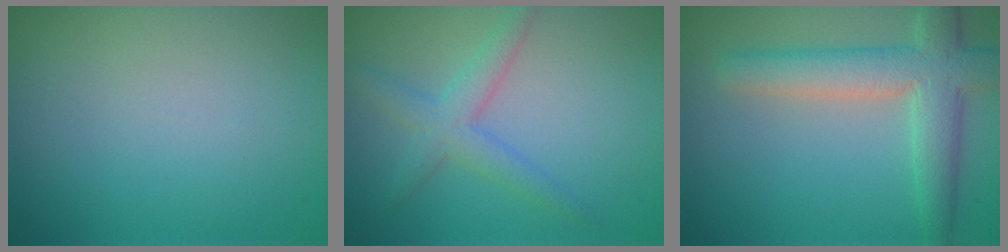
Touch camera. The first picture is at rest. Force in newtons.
{"total": 2.9, "press": 2.9, "slide": 0.1}
{"total": 5.7, "press": 5.7, "slide": 0.4}